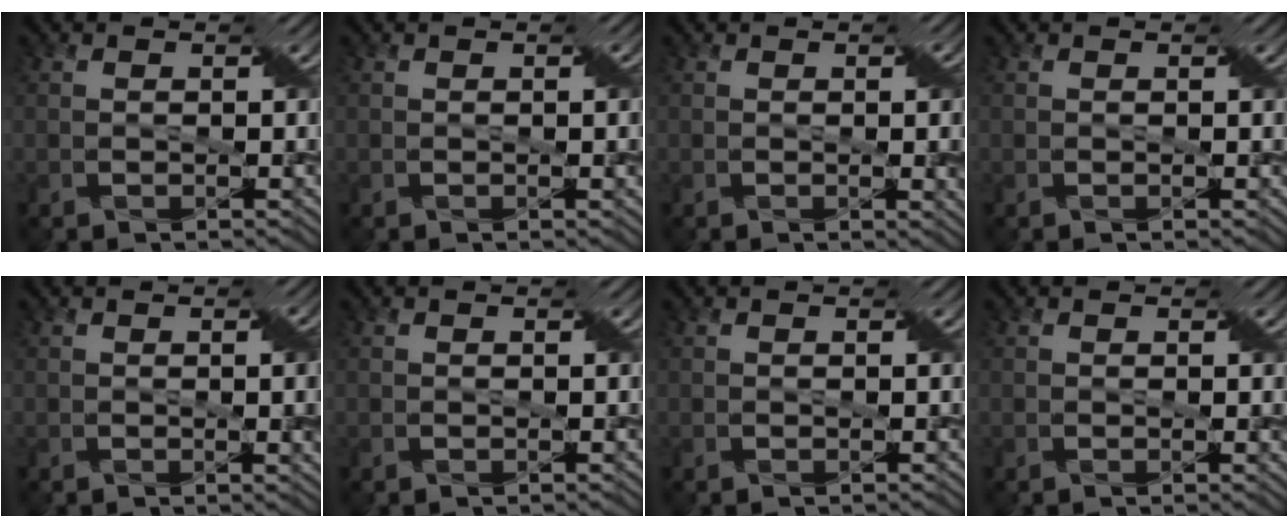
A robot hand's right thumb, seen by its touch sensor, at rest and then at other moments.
{"total": 1.5, "force": [0.1, 0.2, 1.4], "torque": [-0.018, 0.002, 0.000]}
{"total": 3.0, "force": [0.0, 0.6, 2.9], "torque": [-0.042, 0.002, 0.002]}
{"total": 0.0}
{"total": 3.4, "force": [0.0, 0.7, 3.3], "torque": [-0.049, 0.003, 0.002]}
{"total": 0.0}
{"total": 0.0}
{"total": 0.6, "force": [0.2, 0.1, 0.6], "torque": [-0.007, -0.002, 0.001]}